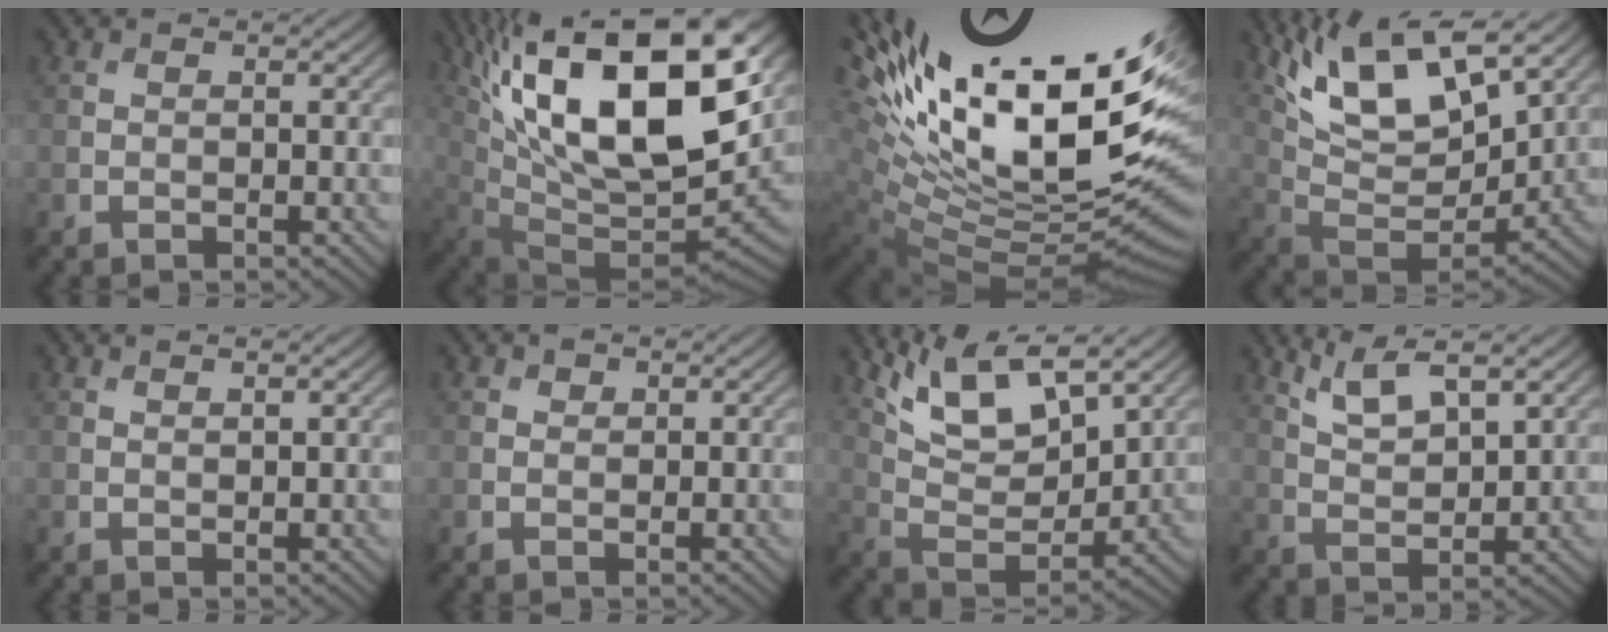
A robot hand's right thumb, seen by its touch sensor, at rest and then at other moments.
{"total": 20.2, "force": [7.8, 8.6, 16.5], "torque": [-0.285, 0.028, 0.131]}
{"total": 22.2, "force": [8.3, 9.8, 18.2], "torque": [-0.309, 0.039, 0.171]}
{"total": 15.8, "force": [8.4, 6.1, 11.9], "torque": [-0.233, 0.012, 0.147]}
{"total": 0.8, "force": [0.7, -0.1, 0.4], "torque": [-0.008, 0.000, 0.010]}
{"total": 0.5, "force": [0.4, 0.3, 0.1], "torque": [0.001, -0.002, 0.007]}
{"total": 11.7, "force": [8.0, 3.5, 7.8], "torque": [-0.173, -0.005, 0.145]}
{"total": 6.4, "force": [4.3, 1.5, 4.5], "torque": [-0.104, 0.004, 0.090]}